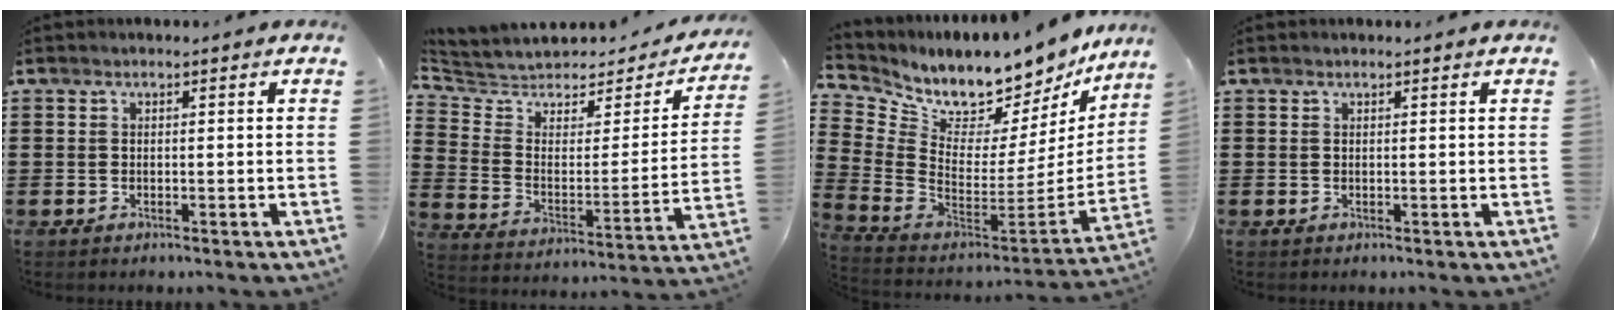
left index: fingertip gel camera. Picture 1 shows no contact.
{"total": 4.5, "force": [4.0, 2.0, 0.7], "torque": [-0.047, -0.034, 0.063]}
{"total": 8.2, "force": [7.8, 2.1, 1.2], "torque": [-0.067, -0.083, 0.133]}
{"total": 0.0}